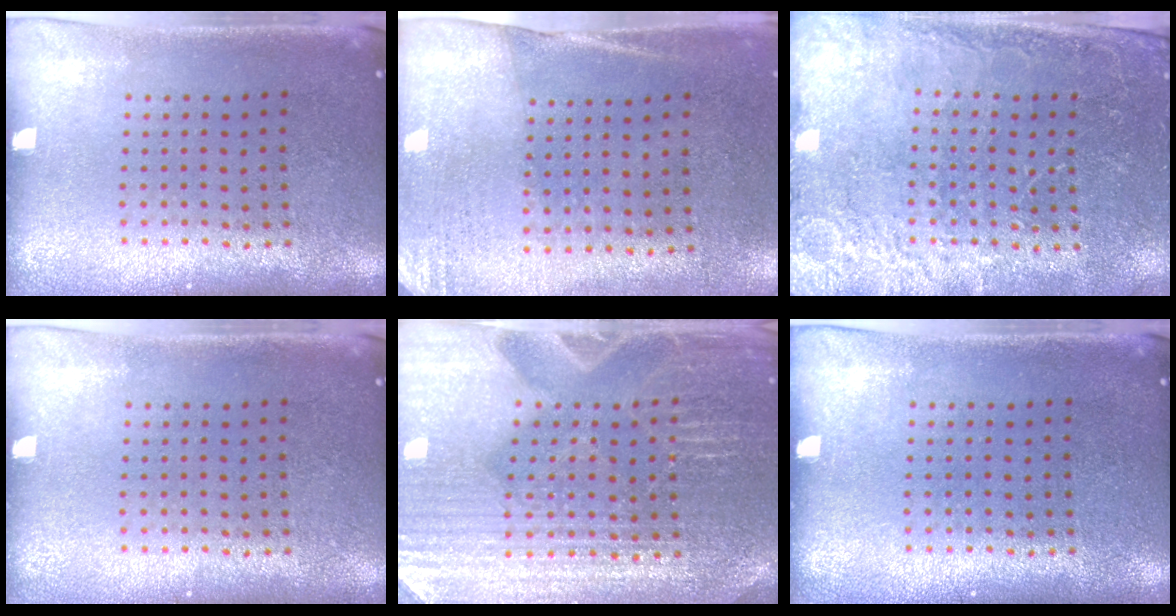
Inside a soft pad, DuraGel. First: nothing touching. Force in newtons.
{"total": 2.7, "press": 2.3, "slide": 1.4}
{"total": 2.8, "press": 2.7, "slide": 0.4}
{"total": 0.0}
{"total": 4.4, "press": 4.3, "slide": 1.2}
{"total": 0.0}